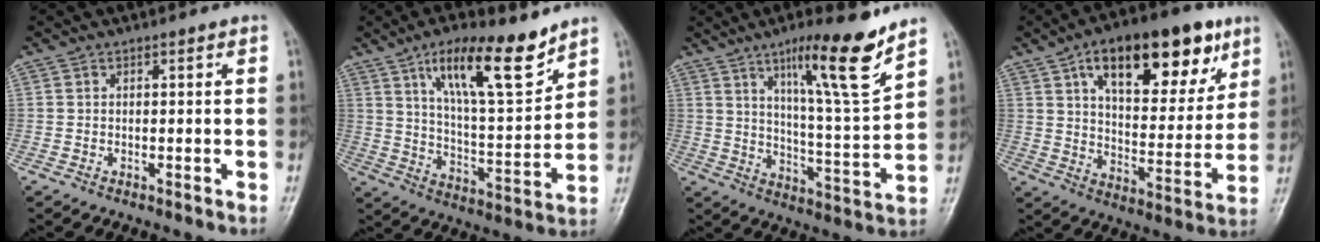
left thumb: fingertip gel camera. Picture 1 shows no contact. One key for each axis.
{"total": 16.6, "fx": 10.4, "fy": 4.8, "fz": 12.1, "tx": -0.175, "ty": -0.057, "tz": 0.183}
{"total": 15.5, "fx": 9.9, "fy": 1.4, "fz": 11.9, "tx": -0.177, "ty": -0.063, "tz": 0.162}
{"total": 22.7, "fx": 11.7, "fy": 10.7, "fz": 16.3, "tx": -0.199, "ty": -0.028, "tz": 0.183}